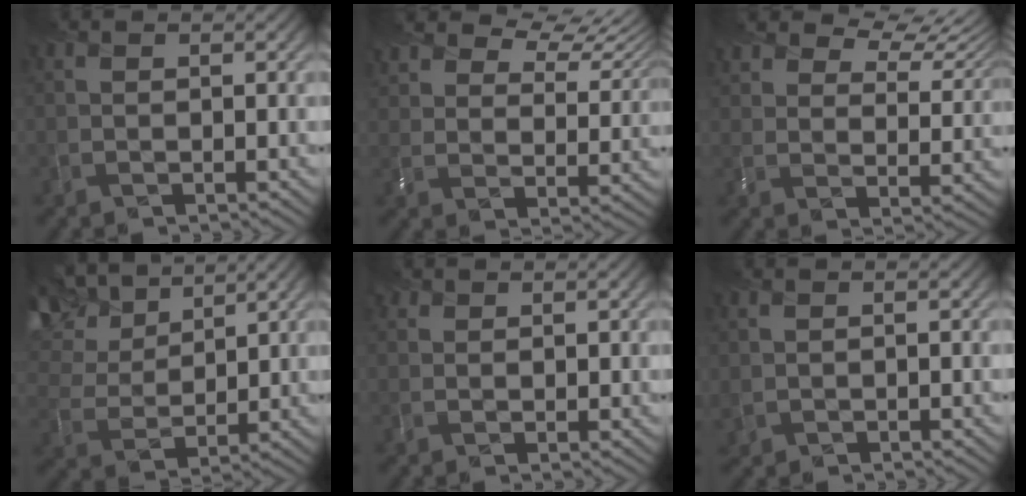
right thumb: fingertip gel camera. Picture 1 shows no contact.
{"total": 9.7, "force": [8.0, 3.5, 4.1], "torque": [-0.094, 0.008, 0.135]}
{"total": 8.7, "force": [7.2, 3.2, 3.8], "torque": [-0.082, 0.007, 0.121]}
{"total": 10.3, "force": [7.5, 4.6, 5.3], "torque": [-0.155, 0.024, 0.148]}
{"total": 1.0, "force": [0.8, 0.6, 0.1], "torque": [0.003, -0.006, 0.019]}
{"total": 0.7, "force": [0.2, 0.5, 0.5], "torque": [-0.020, -0.004, 0.010]}